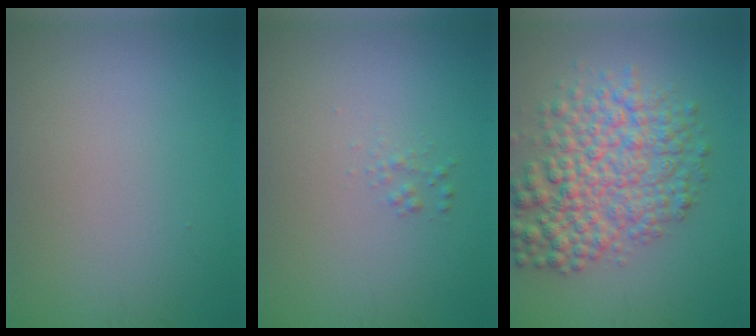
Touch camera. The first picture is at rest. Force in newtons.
{"total": 0.7, "press": 0.7, "slide": 0.0}
{"total": 7.6, "press": 7.6, "slide": 0.2}